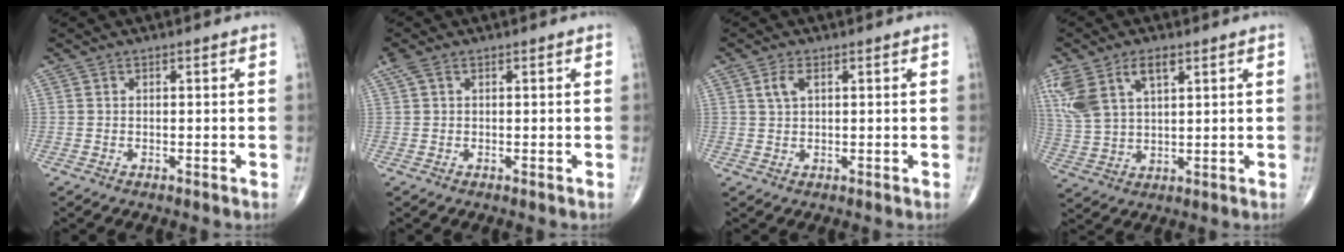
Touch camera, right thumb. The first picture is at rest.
{"total": 1.9, "force": [0.9, 0.8, 1.4], "torque": [-0.045, 0.017, 0.024]}
{"total": 2.7, "force": [1.1, 1.4, 2.1], "torque": [-0.044, 0.006, 0.024]}
{"total": 11.6, "force": [5.4, 6.0, 8.3], "torque": [-0.183, -0.002, 0.116]}